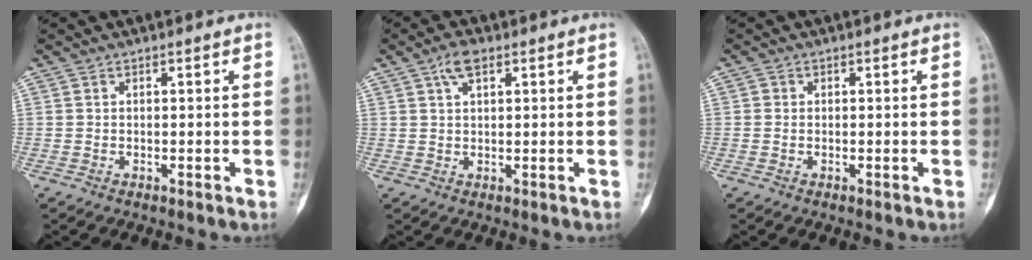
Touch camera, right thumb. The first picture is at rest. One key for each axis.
{"total": 3.7, "fx": 1.9, "fy": 1.7, "fz": 2.7, "tx": -0.048, "ty": 0.003, "tz": 0.037}
{"total": 0.5, "fx": 0.0, "fy": 0.5, "fz": 0.1, "tx": 0.005, "ty": 0.003, "tz": -0.001}